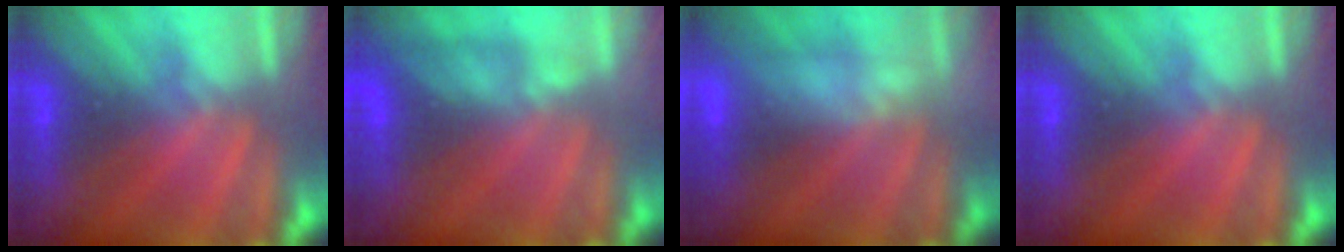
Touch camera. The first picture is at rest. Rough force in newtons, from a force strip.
{"total": 5.0}
{"total": 2.4}
{"total": 0.0}